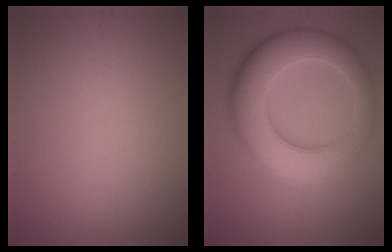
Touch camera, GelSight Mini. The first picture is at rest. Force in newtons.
{"total": 9.4, "press": 9.4, "slide": 0.2}